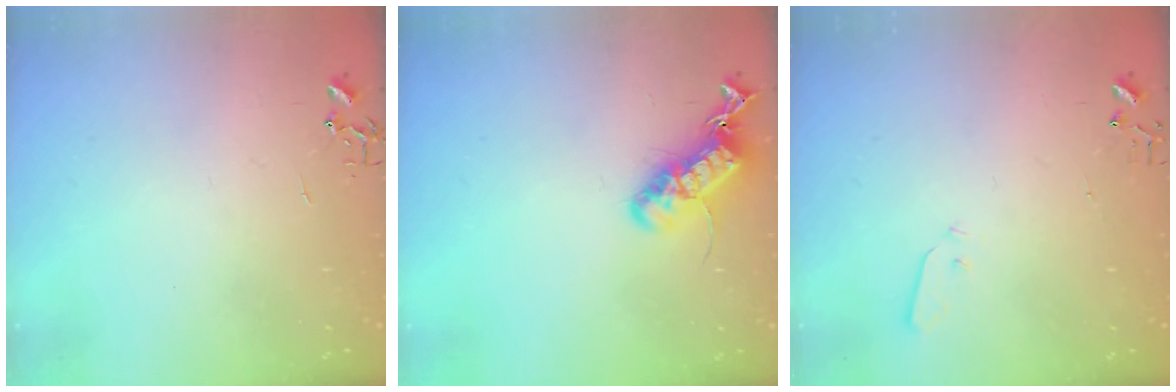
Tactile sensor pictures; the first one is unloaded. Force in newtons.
{"total": 16.7, "press": 16.6, "slide": 1.2}
{"total": 2.9, "press": 2.8, "slide": 0.8}